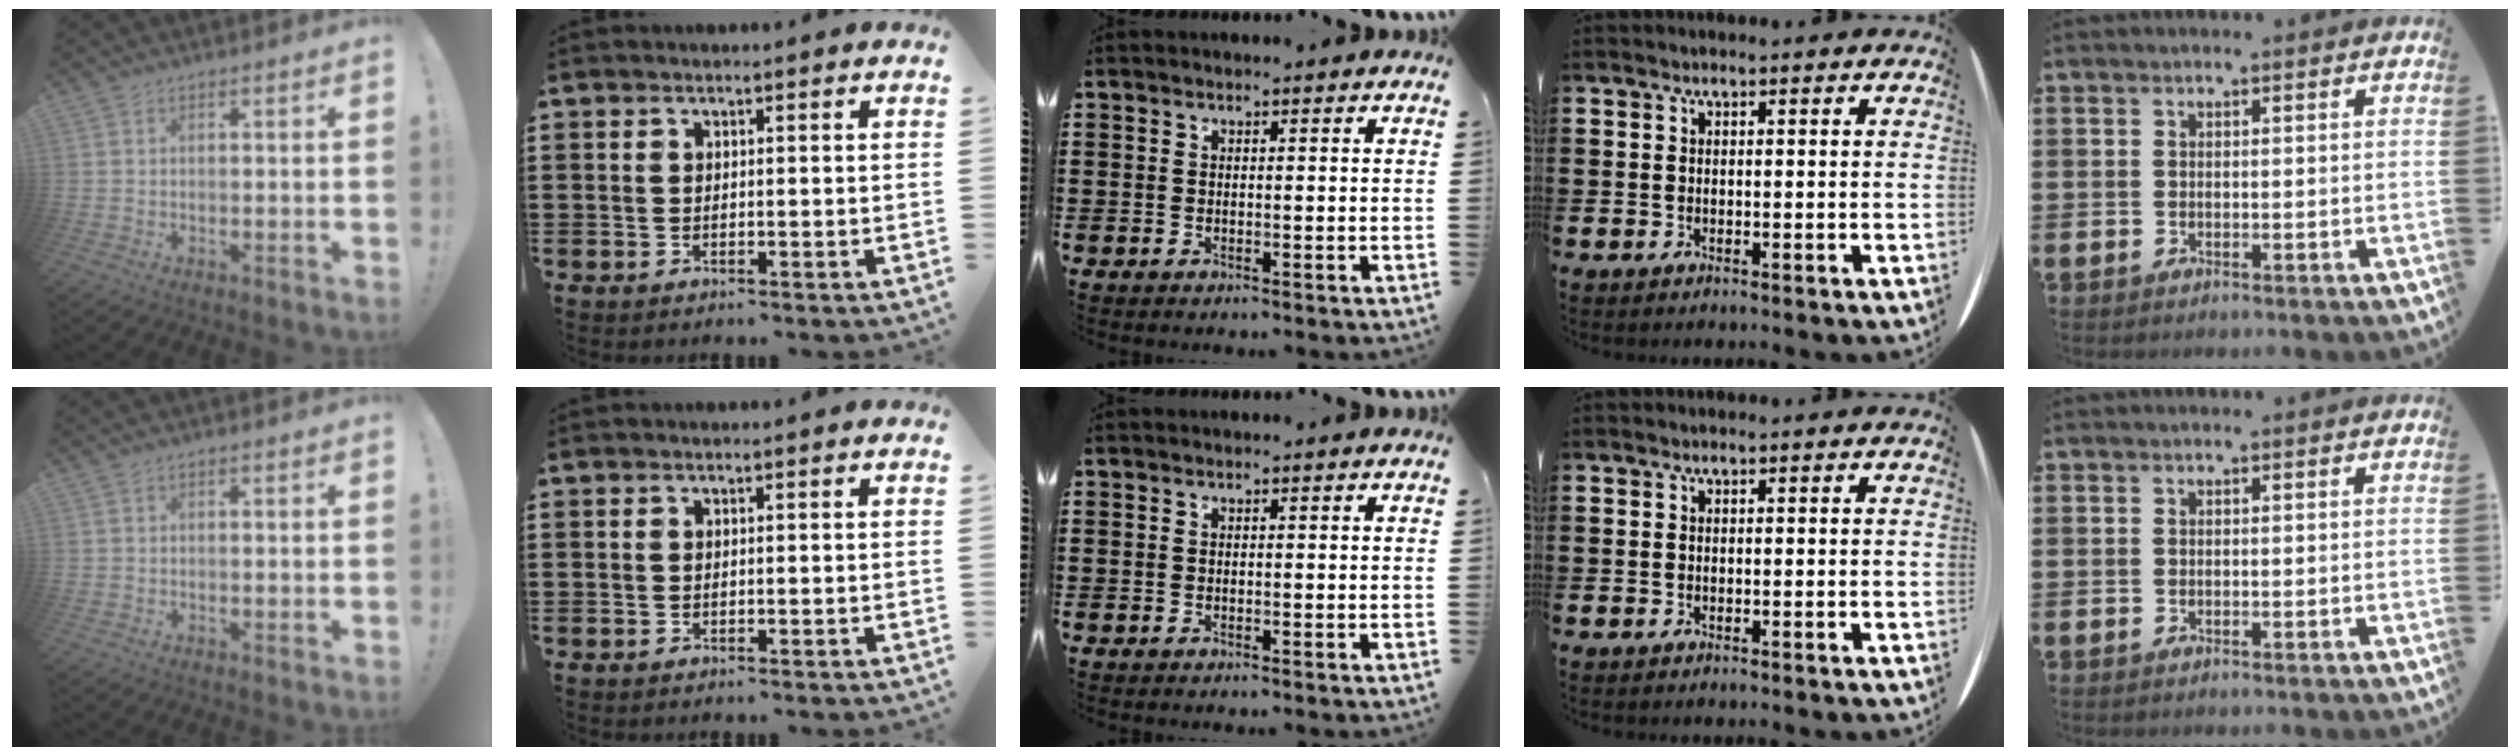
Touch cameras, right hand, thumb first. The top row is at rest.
{"thumb": {"total": 0.6, "force": [-0.2, 0.5, 0.3], "torque": [-0.006, 0.004, -0.003]}}